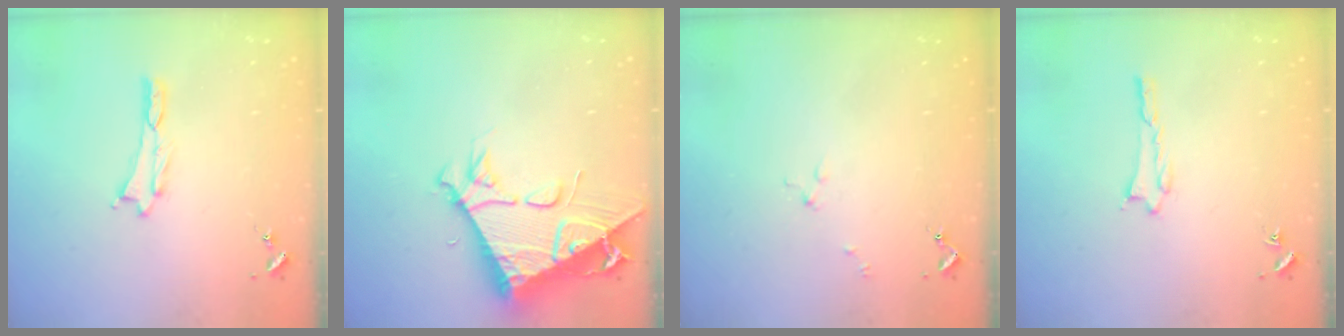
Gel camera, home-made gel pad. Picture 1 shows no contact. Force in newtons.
{"total": 9.4, "press": 9.4, "slide": 0.9}
{"total": 1.7, "press": 1.7, "slide": 0.3}
{"total": 1.4, "press": 1.4, "slide": 0.2}